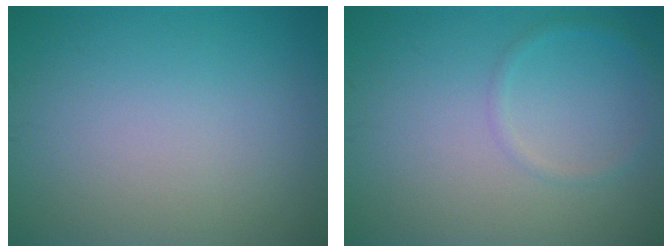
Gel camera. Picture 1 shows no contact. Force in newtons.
{"total": 1.1, "press": 1.1, "slide": 0.1}